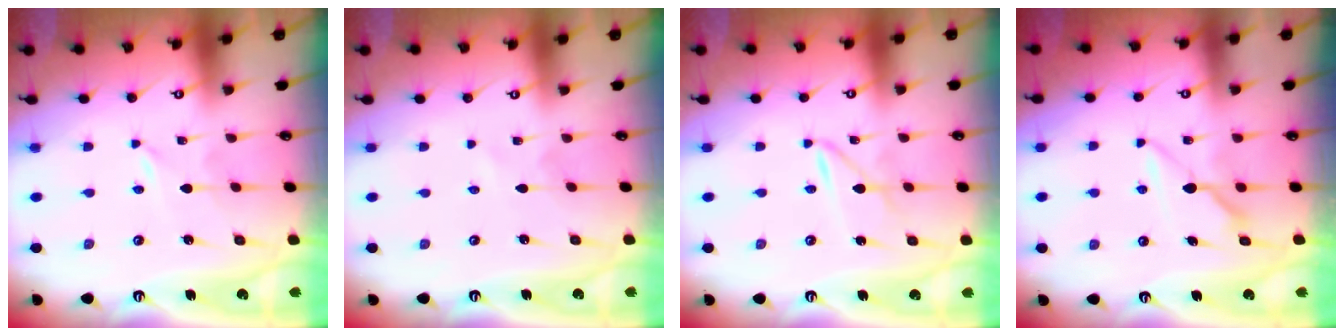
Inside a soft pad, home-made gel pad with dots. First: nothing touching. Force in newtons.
{"total": 0.6, "press": 0.6, "slide": 0.1}
{"total": 2.2, "press": 2.1, "slide": 0.3}
{"total": 7.6, "press": 7.6, "slide": 0.5}